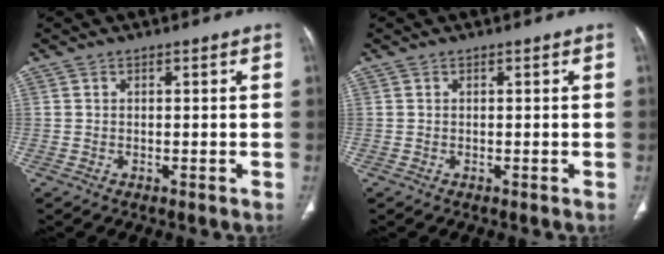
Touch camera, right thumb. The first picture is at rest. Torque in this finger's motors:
{"motor_torque": [0.01, 0.01, -0.06, 0.04, 0.02]}